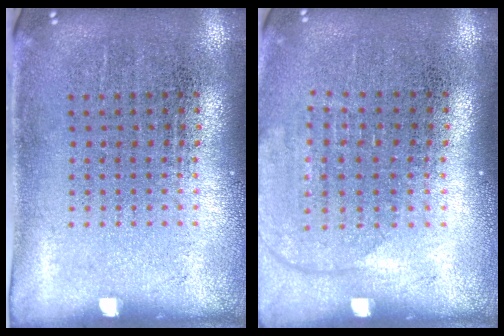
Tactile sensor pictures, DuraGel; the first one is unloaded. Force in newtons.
{"total": 1.3, "press": 1.1, "slide": 0.8}